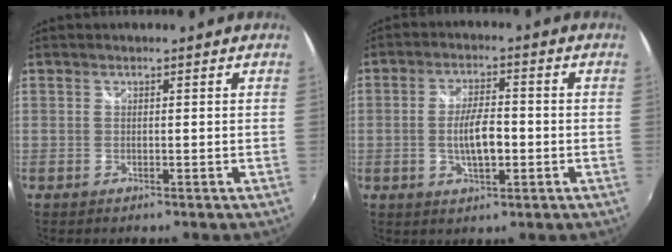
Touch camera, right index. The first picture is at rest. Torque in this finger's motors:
{"motor_torque": [1.08, 0.33, 0.44, 0.11]}